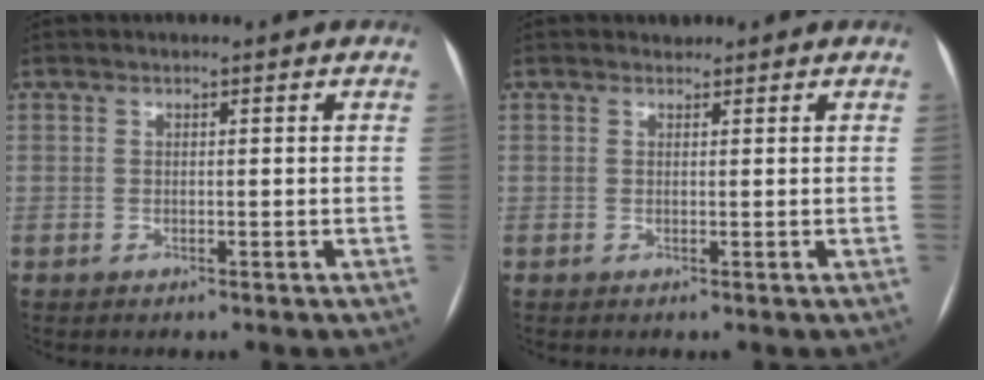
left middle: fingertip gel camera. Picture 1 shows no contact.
{"total": 0.7, "force": [0.6, 0.3, -0.1], "torque": [-0.003, 0.002, 0.008]}